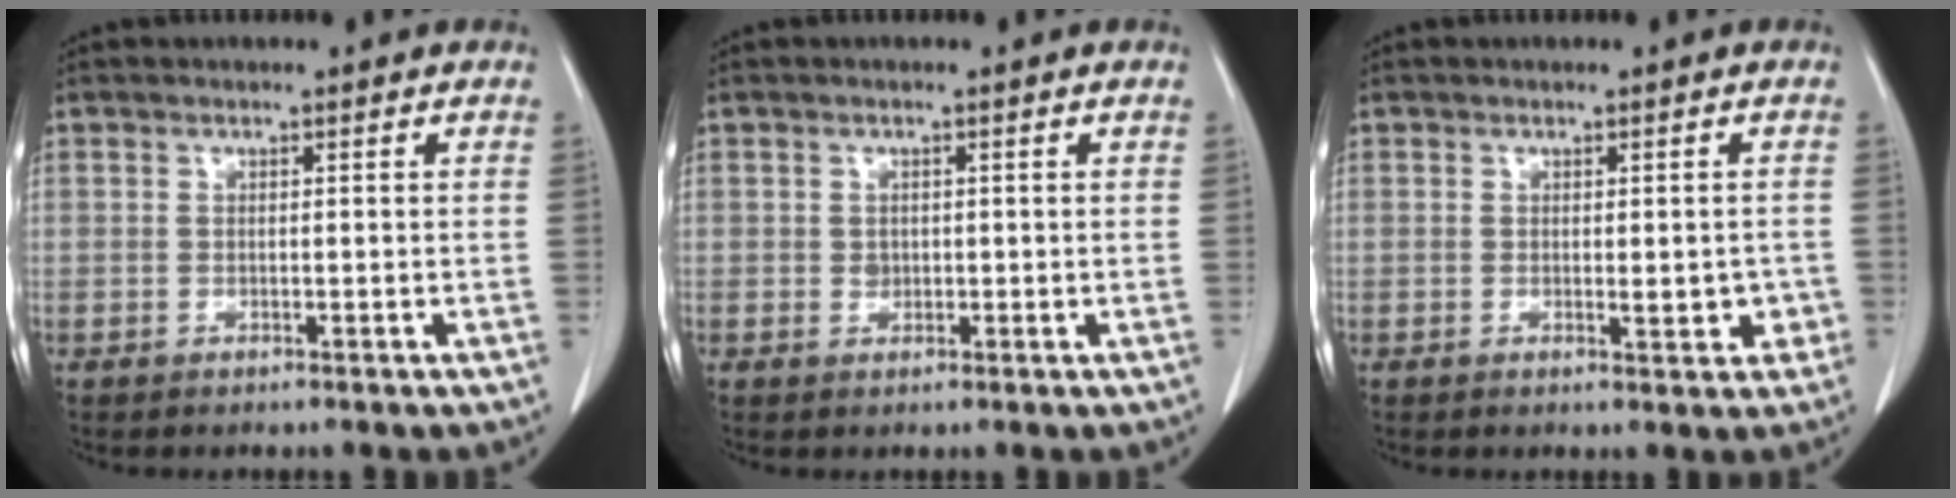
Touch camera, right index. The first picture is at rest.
{"total": 1.2, "force": [0.1, 1.0, 0.6], "torque": [-0.011, 0.000, 0.003]}
{"total": 3.3, "force": [-0.6, 1.2, 3.0], "torque": [-0.034, -0.002, -0.005]}